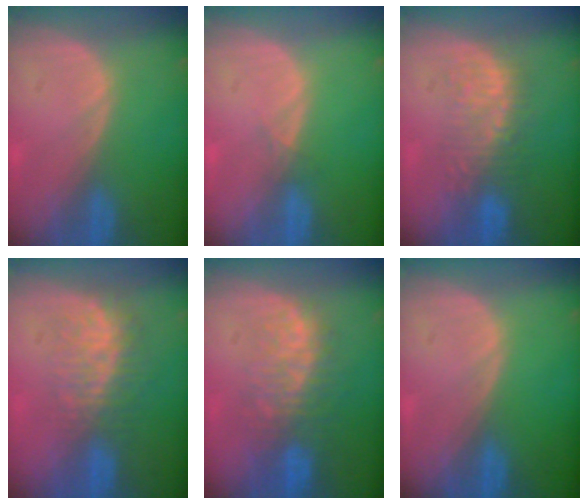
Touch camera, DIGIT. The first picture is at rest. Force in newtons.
{"total": 0.7, "press": 0.7, "slide": 0.2}
{"total": 6.4, "press": 6.2, "slide": 1.3}
{"total": 8.2, "press": 7.2, "slide": 3.9}
{"total": 9.1, "press": 8.0, "slide": 4.5}
{"total": 0.0}